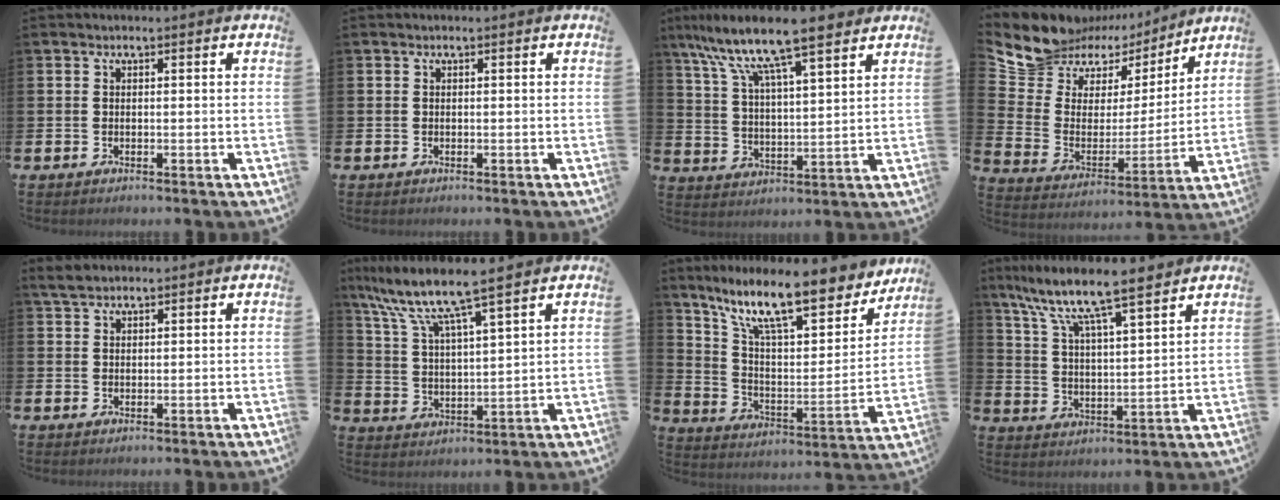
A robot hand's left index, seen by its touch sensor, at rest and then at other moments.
{"total": 0.0}
{"total": 11.1, "force": [9.3, 1.6, 5.8], "torque": [-0.139, -0.046, 0.159]}
{"total": 10.0, "force": [8.1, 5.7, 1.1], "torque": [-0.075, -0.061, 0.143]}
{"total": 2.4, "force": [2.1, 0.8, 0.7], "torque": [-0.005, -0.002, 0.037]}
{"total": 8.0, "force": [6.8, 0.2, 4.2], "torque": [-0.109, -0.039, 0.113]}
{"total": 14.2, "force": [11.1, 3.8, 8.1], "torque": [-0.163, -0.070, 0.188]}
{"total": 8.7, "force": [7.8, 0.9, 3.7], "torque": [-0.105, -0.051, 0.132]}